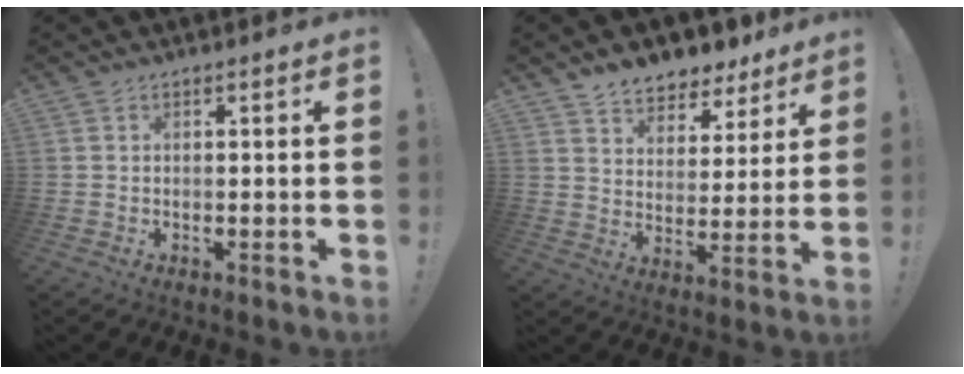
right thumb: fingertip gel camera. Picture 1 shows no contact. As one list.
[{"total": 8.2, "force": [7.0, 4.0, 1.5], "torque": [-0.027, -0.058, 0.132]}]